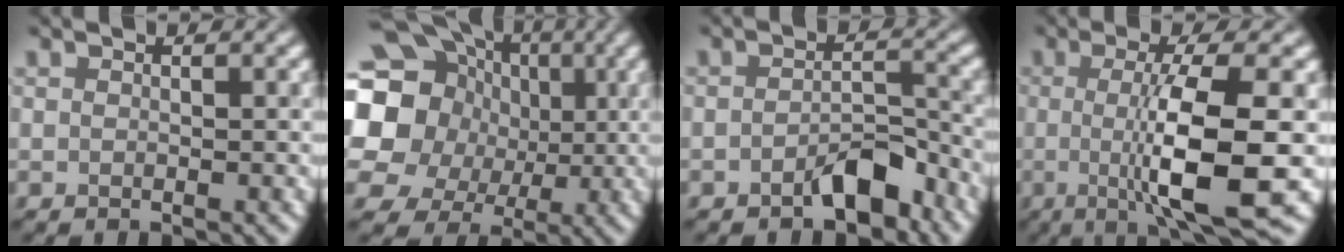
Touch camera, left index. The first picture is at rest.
{"total": 18.5, "force": [2.9, 17.0, 6.9], "torque": [-0.168, 0.026, 0.016]}
{"total": 3.7, "force": [-3.1, 1.2, 1.6], "torque": [-0.023, 0.011, -0.041]}
{"total": 9.1, "force": [-1.7, 1.7, 8.7], "torque": [-0.122, -0.010, -0.017]}